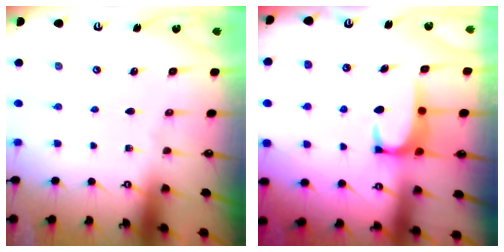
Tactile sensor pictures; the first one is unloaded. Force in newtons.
{"total": 2.4, "press": 2.3, "slide": 0.7}